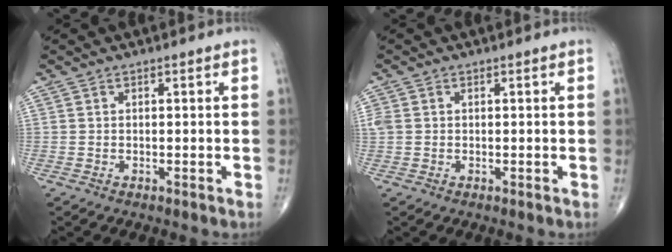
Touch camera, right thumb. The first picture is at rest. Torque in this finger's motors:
{"motor_torque": [-0.08, 0.02, 0.29, 0.12, -0.01]}